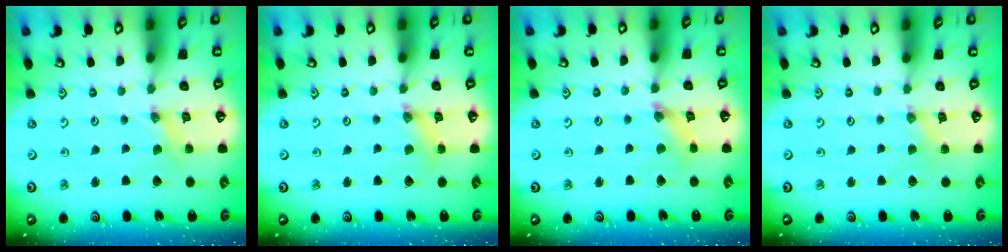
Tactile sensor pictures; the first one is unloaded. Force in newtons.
{"total": 2.4, "press": 2.3, "slide": 0.4}
{"total": 2.5, "press": 2.4, "slide": 0.4}
{"total": 1.4, "press": 1.4, "slide": 0.3}